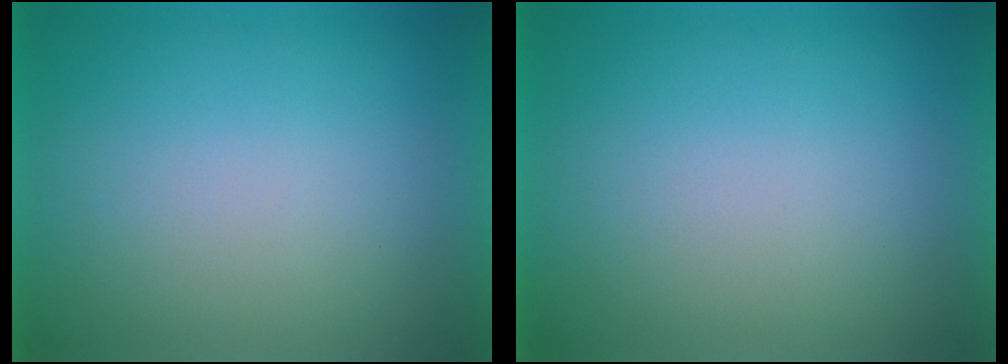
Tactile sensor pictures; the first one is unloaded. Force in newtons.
{"total": 0.0}